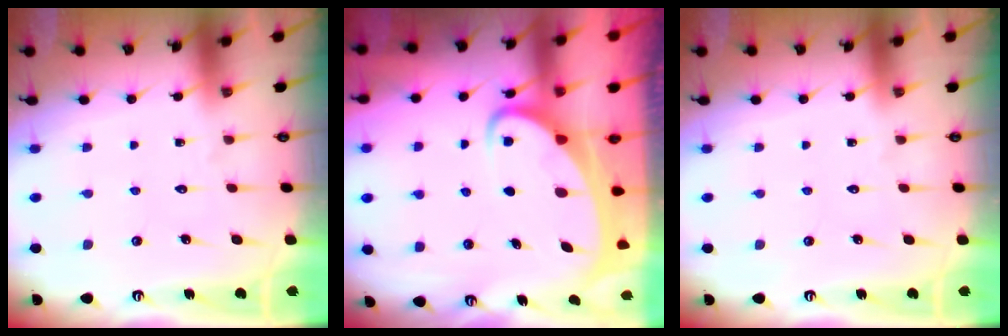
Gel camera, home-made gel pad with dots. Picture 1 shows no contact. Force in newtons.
{"total": 4.5, "press": 4.4, "slide": 0.6}
{"total": 0.0}